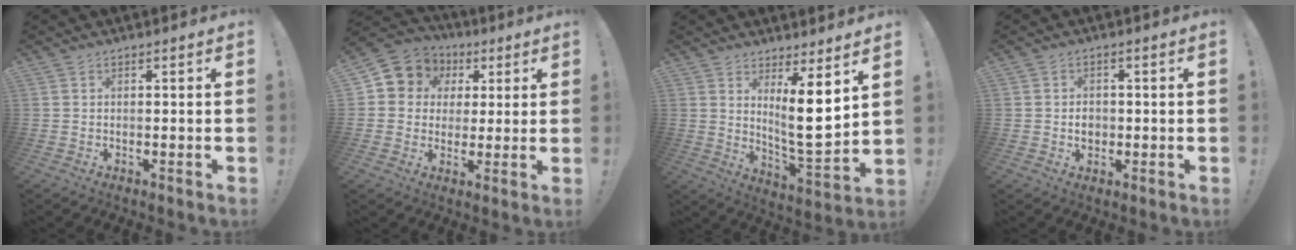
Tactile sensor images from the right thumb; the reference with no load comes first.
{"total": 8.2, "force": [2.3, 7.6, 2.1], "torque": [-0.034, -0.013, 0.049]}
{"total": 11.7, "force": [5.1, 2.1, 10.3], "torque": [-0.161, -0.050, 0.082]}
{"total": 3.3, "force": [-0.8, 2.8, 1.7], "torque": [-0.013, 0.001, -0.017]}